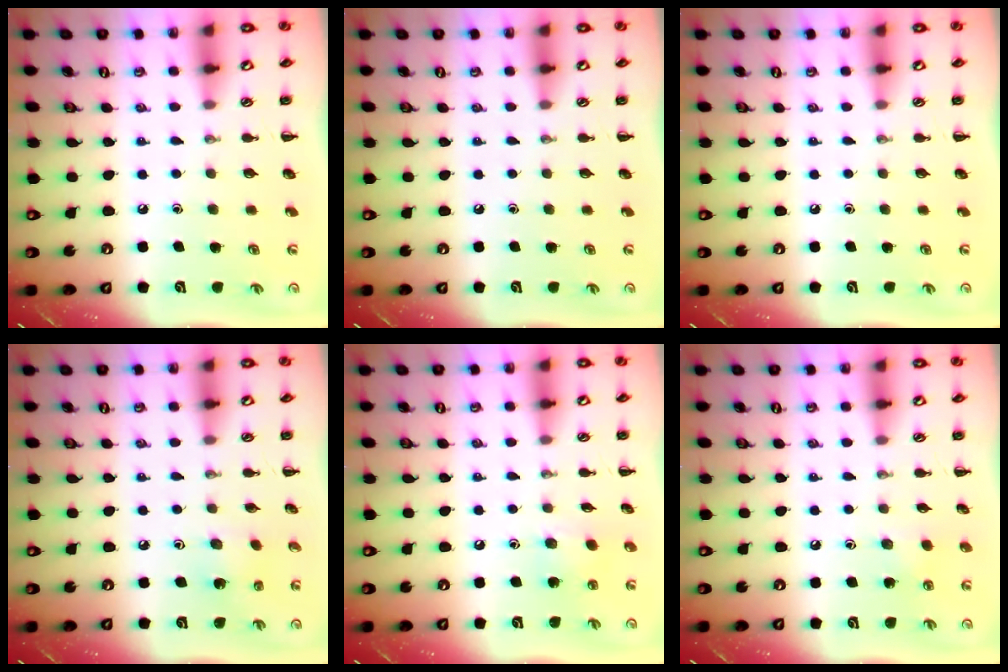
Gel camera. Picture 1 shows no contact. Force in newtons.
{"total": 0.0}
{"total": 0.0}
{"total": 2.1, "press": 1.9, "slide": 0.9}
{"total": 5.2, "press": 5.1, "slide": 0.9}
{"total": 6.0, "press": 5.8, "slide": 1.6}